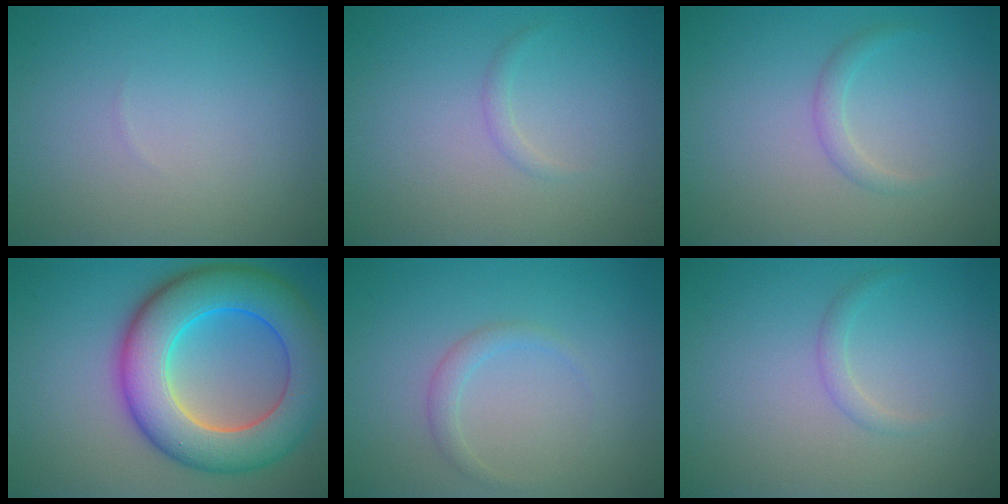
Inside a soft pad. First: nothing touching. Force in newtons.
{"total": 0.7, "press": 0.7, "slide": 0.0}
{"total": 1.2, "press": 1.2, "slide": 0.1}
{"total": 10.9, "press": 10.9, "slide": 0.3}
{"total": 1.2, "press": 1.2, "slide": 0.1}
{"total": 1.0, "press": 1.0, "slide": 0.1}